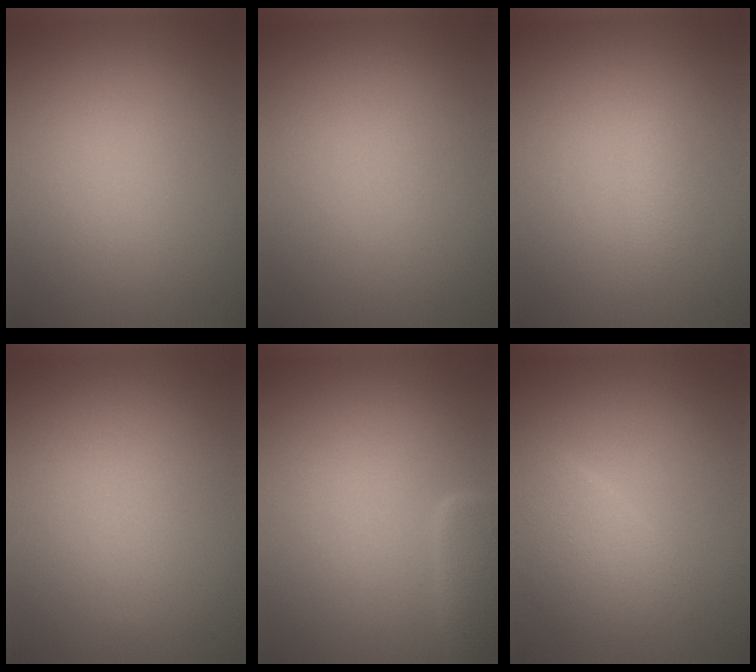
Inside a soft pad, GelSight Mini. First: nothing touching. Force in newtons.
{"total": 0.0}
{"total": 1.0, "press": 1.0, "slide": 0.1}
{"total": 0.0}
{"total": 2.9, "press": 2.9, "slide": 0.2}
{"total": 2.6, "press": 2.5, "slide": 0.2}